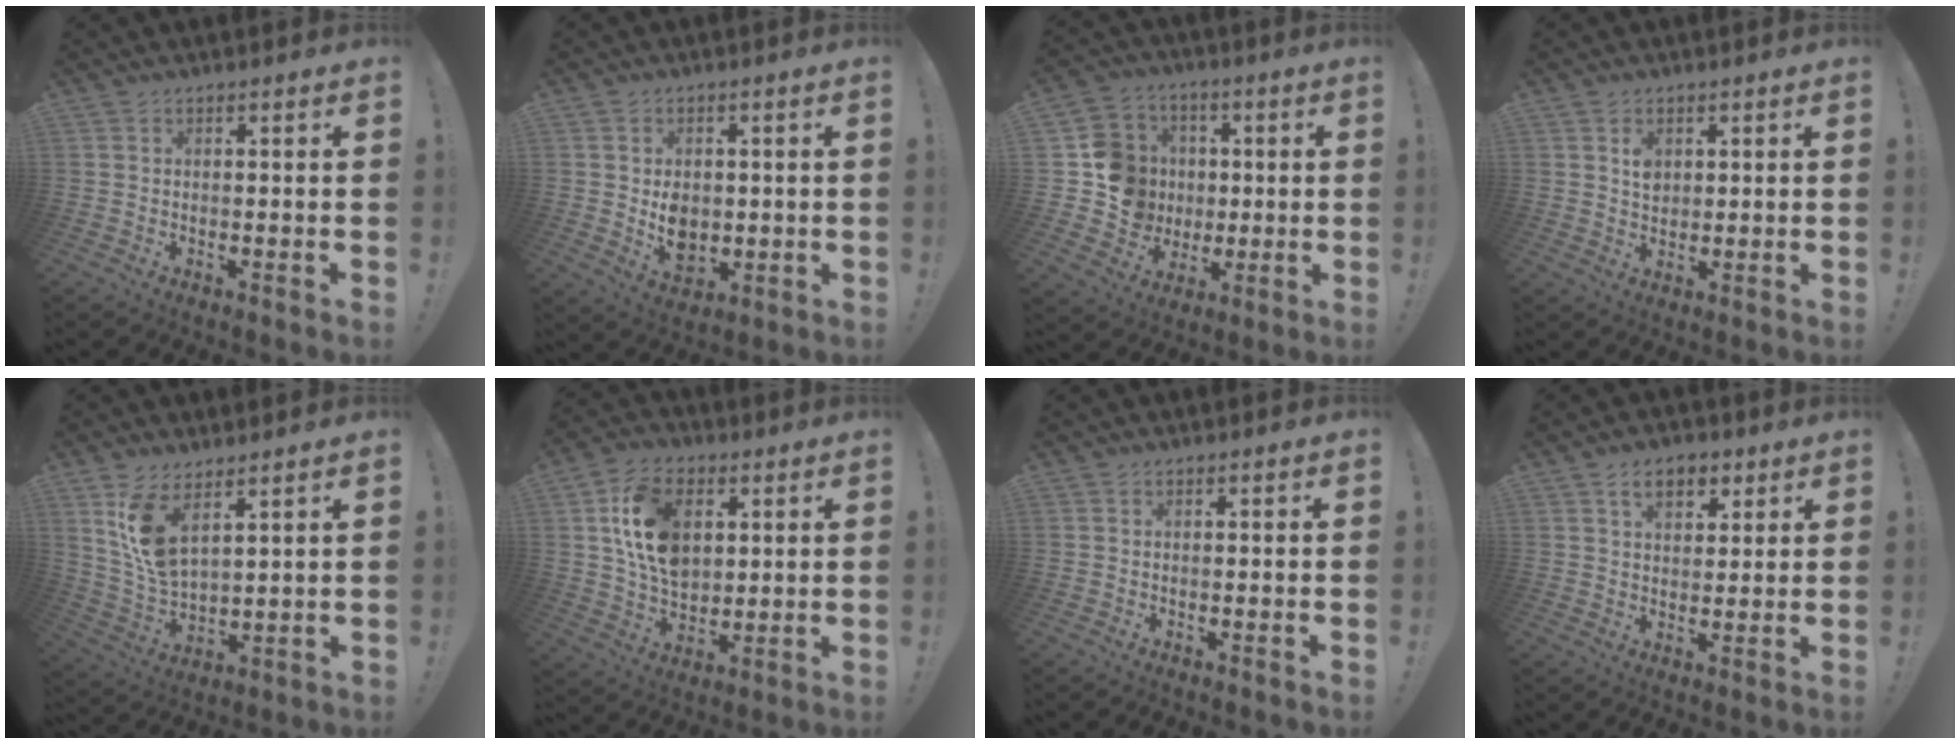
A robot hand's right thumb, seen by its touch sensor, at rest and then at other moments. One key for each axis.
{"total": 7.4, "fx": 0.6, "fy": 6.5, "fz": 3.4, "tx": -0.044, "ty": -0.005, "tz": 0.018}
{"total": 14.4, "fx": -0.1, "fy": 13.5, "fz": 5.0, "tx": -0.056, "ty": 0.017, "tz": 0.020}
{"total": 3.5, "fx": 1.3, "fy": 2.9, "fz": 1.6, "tx": -0.013, "ty": -0.007, "tz": 0.020}
{"total": 10.8, "fx": 6.6, "fy": 4.7, "fz": 7.2, "tx": -0.135, "ty": -0.036, "tz": 0.125}
{"total": 16.3, "fx": 4.6, "fy": 11.6, "fz": 10.5, "tx": -0.179, "ty": 0.003, "tz": 0.091}
{"total": 0.0}
{"total": 7.3, "fx": 3.6, "fy": 4.7, "fz": 4.3, "tx": -0.063, "ty": -0.002, "tz": 0.064}